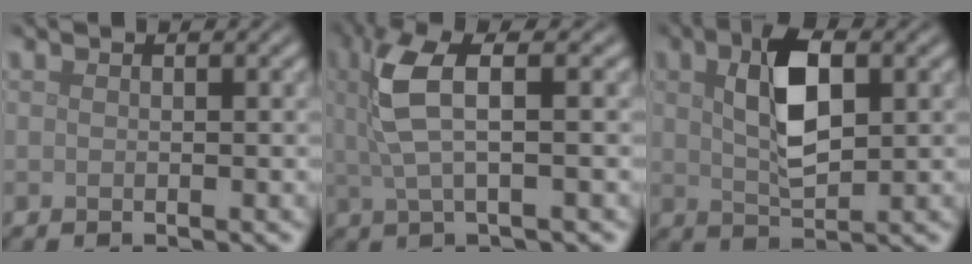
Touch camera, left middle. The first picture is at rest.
{"total": 4.9, "force": [1.2, 1.3, 4.5], "torque": [-0.100, 0.008, 0.027]}
{"total": 5.9, "force": [1.6, 2.7, 5.0], "torque": [-0.098, 0.008, 0.028]}